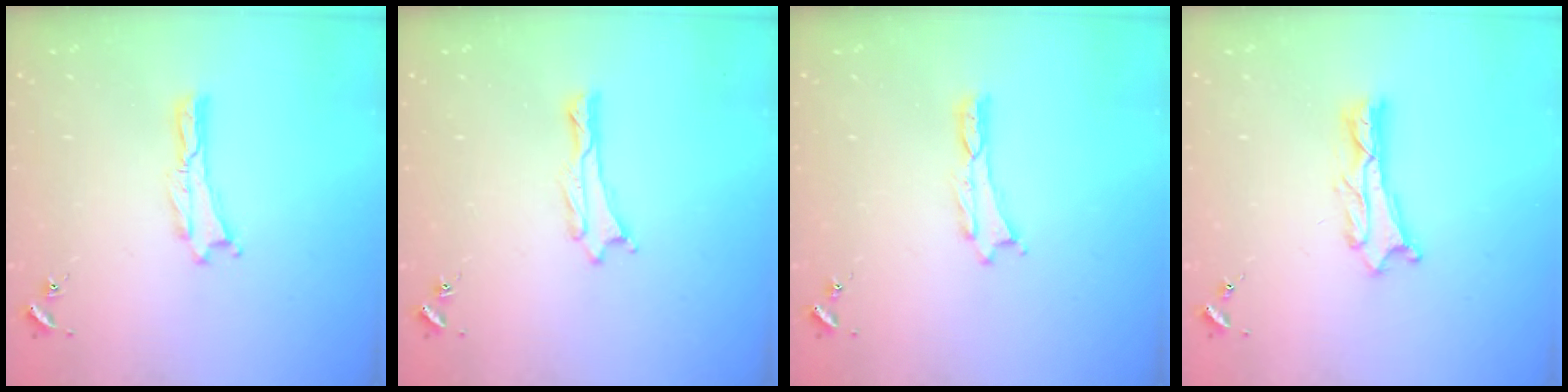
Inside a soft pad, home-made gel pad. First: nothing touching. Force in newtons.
{"total": 0.0}
{"total": 0.0}
{"total": 1.8, "press": 1.8, "slide": 0.2}